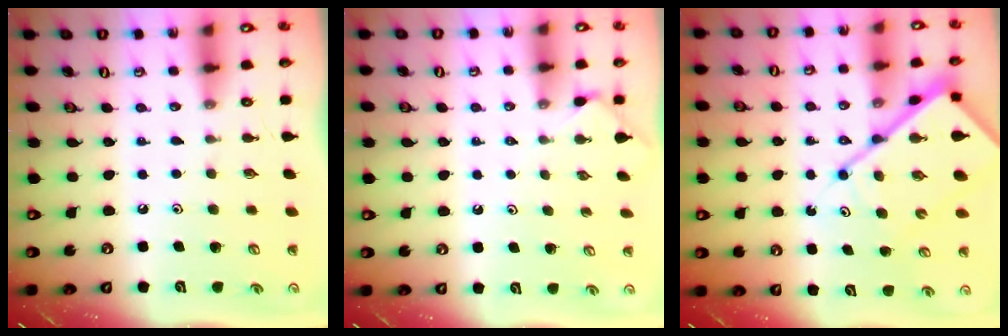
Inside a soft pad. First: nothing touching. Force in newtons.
{"total": 2.3, "press": 2.3, "slide": 0.4}
{"total": 14.1, "press": 14.0, "slide": 1.3}